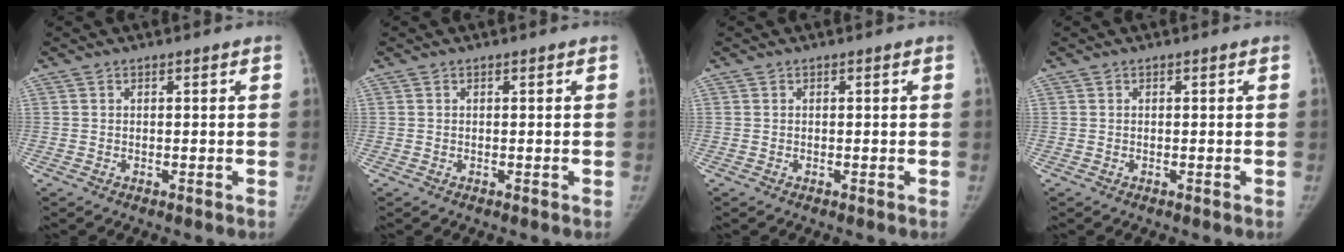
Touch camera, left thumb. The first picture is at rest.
{"total": 0.0}
{"total": 0.0}
{"total": 0.0}